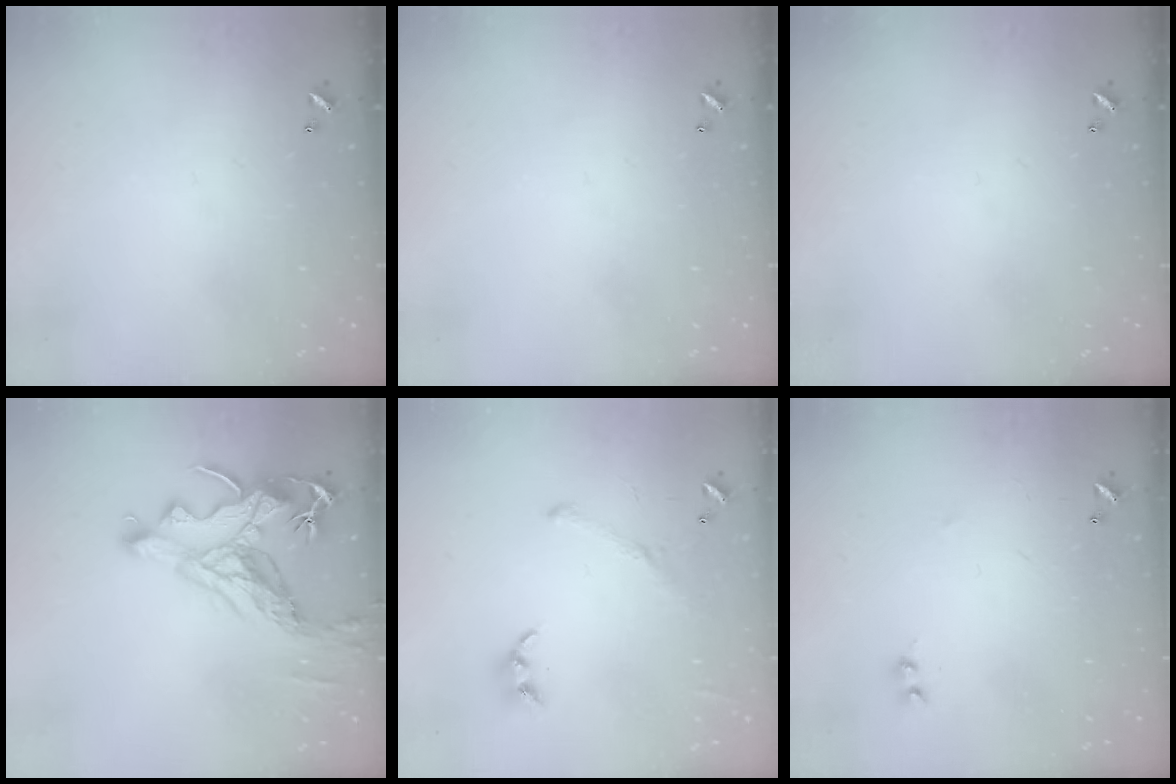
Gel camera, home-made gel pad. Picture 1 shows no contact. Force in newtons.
{"total": 0.0}
{"total": 0.0}
{"total": 9.9, "press": 9.7, "slide": 1.9}
{"total": 2.3, "press": 2.3, "slide": 0.5}
{"total": 2.0, "press": 2.0, "slide": 0.5}